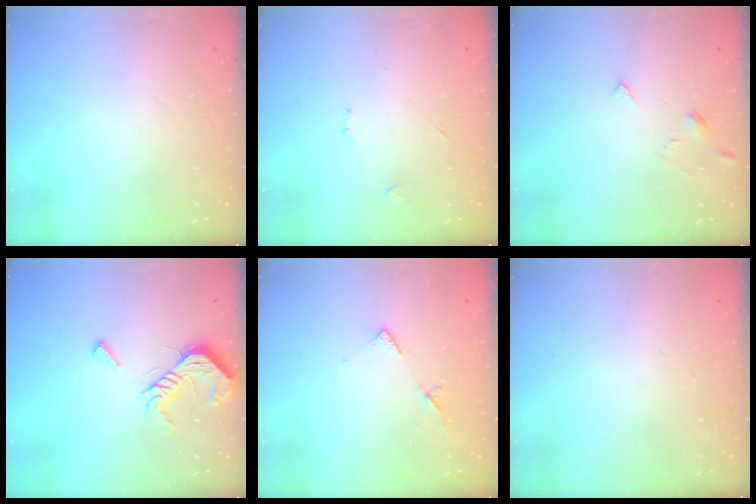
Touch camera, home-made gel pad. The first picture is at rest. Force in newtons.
{"total": 3.5, "press": 3.4, "slide": 0.5}
{"total": 3.1, "press": 3.0, "slide": 0.6}
{"total": 11.3, "press": 11.3, "slide": 0.5}
{"total": 6.2, "press": 6.2, "slide": 0.7}
{"total": 1.8, "press": 1.8, "slide": 0.1}